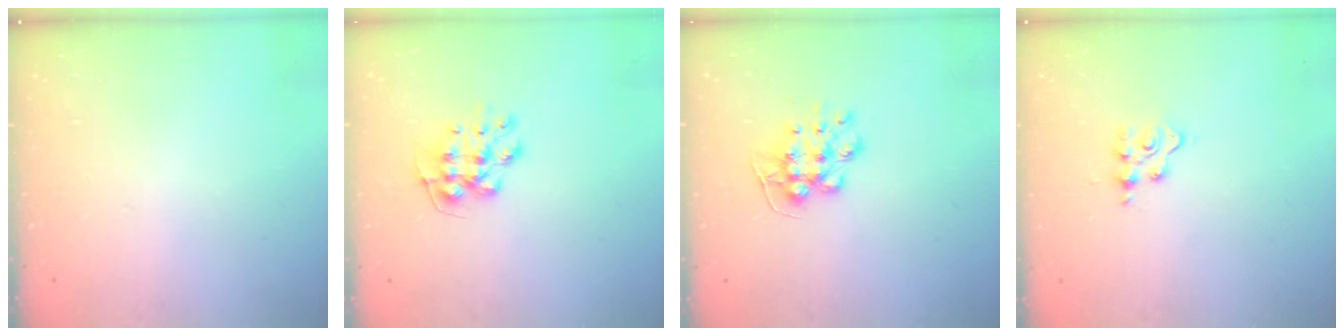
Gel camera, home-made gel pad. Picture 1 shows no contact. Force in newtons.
{"total": 10.0, "press": 10.0, "slide": 0.6}
{"total": 8.9, "press": 8.9, "slide": 0.2}
{"total": 3.3, "press": 3.2, "slide": 0.5}